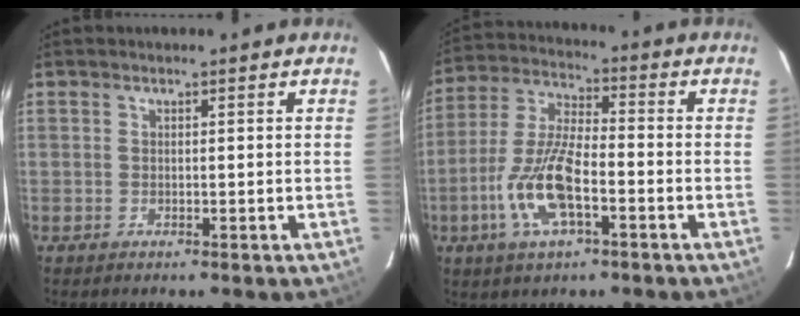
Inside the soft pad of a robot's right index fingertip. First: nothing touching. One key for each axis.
{"total": 13.1, "fx": -5.0, "fy": 4.5, "fz": 11.2, "tx": -0.241, "ty": -0.003, "tz": -0.097}